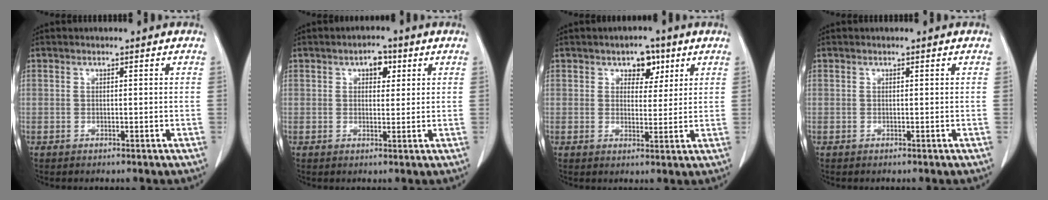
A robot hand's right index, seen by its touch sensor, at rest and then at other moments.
{"total": 3.3, "force": [1.5, 1.9, 2.3], "torque": [-0.030, 0.009, 0.021]}
{"total": 4.3, "force": [2.5, 2.7, 2.4], "torque": [-0.025, 0.006, 0.036]}
{"total": 0.0}